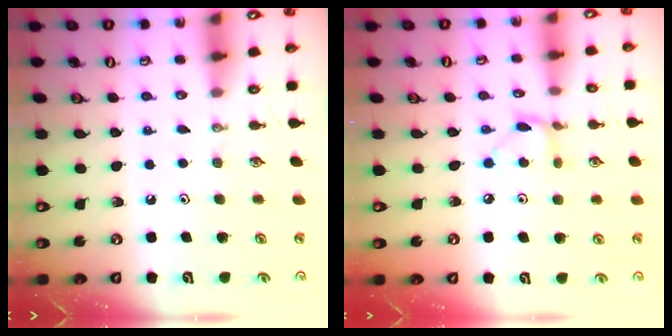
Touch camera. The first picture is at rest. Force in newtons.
{"total": 5.0, "press": 4.9, "slide": 0.5}